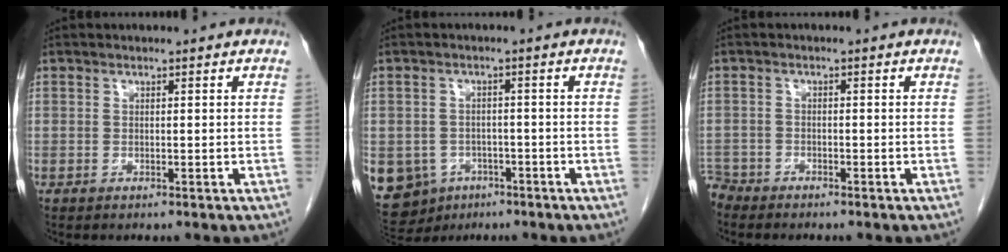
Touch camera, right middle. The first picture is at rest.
{"total": 12.2, "force": [-5.3, 10.4, 3.6], "torque": [-0.111, 0.004, -0.064]}
{"total": 2.8, "force": [-2.7, 0.6, -0.4], "torque": [0.009, -0.006, -0.052]}